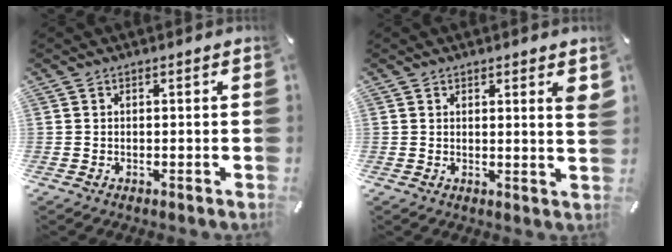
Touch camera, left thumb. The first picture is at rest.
{"total": 2.5, "force": [1.8, 0.1, 1.8], "torque": [-0.023, -0.010, 0.027]}